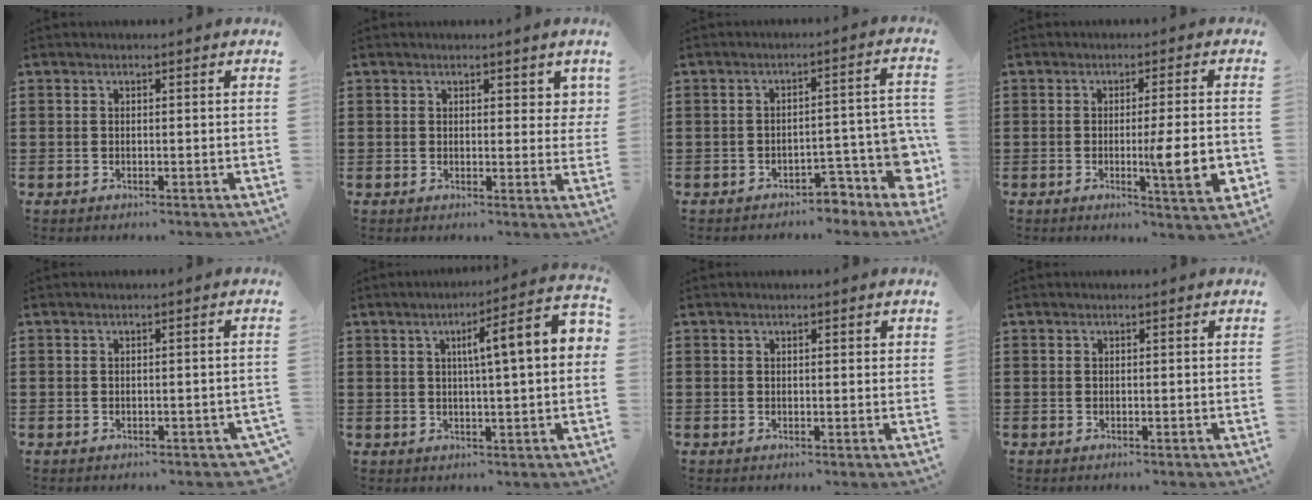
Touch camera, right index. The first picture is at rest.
{"total": 2.2, "force": [1.5, 1.4, 0.9], "torque": [0.001, 0.001, 0.023]}
{"total": 7.0, "force": [-4.8, 2.4, 4.6], "torque": [-0.065, 0.006, -0.085]}
{"total": 8.2, "force": [-1.4, 0.9, 8.0], "torque": [-0.114, -0.017, -0.021]}
{"total": 0.8, "force": [-0.2, 0.3, 0.7], "torque": [-0.015, 0.000, -0.005]}
{"total": 8.1, "force": [1.6, 0.7, 7.9], "torque": [-0.127, -0.010, 0.014]}
{"total": 0.6, "force": [0.3, 0.3, 0.4], "torque": [-0.008, 0.004, 0.006]}
{"total": 0.0}